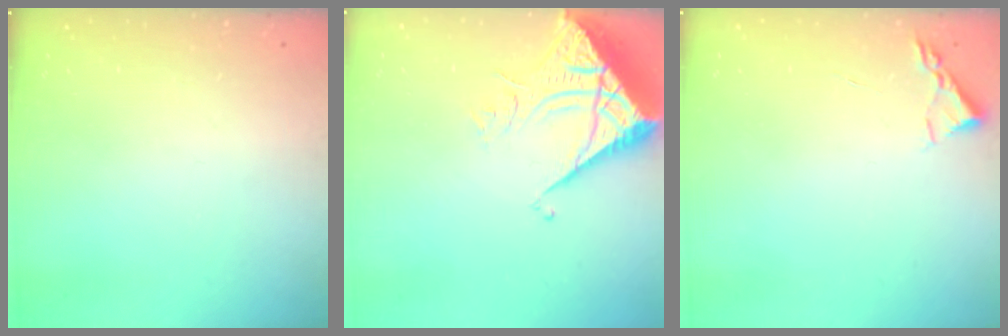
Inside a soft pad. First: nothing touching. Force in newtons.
{"total": 8.4, "press": 8.4, "slide": 1.0}
{"total": 2.4, "press": 2.3, "slide": 0.3}